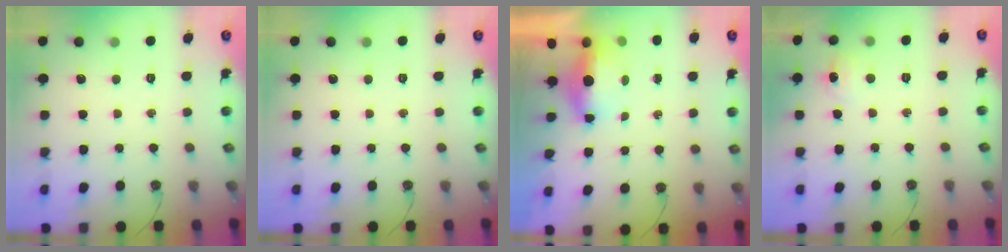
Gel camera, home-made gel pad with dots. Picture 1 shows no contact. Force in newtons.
{"total": 0.0}
{"total": 14.7, "press": 7.2, "slide": 12.8}
{"total": 7.4, "press": 7.3, "slide": 0.8}